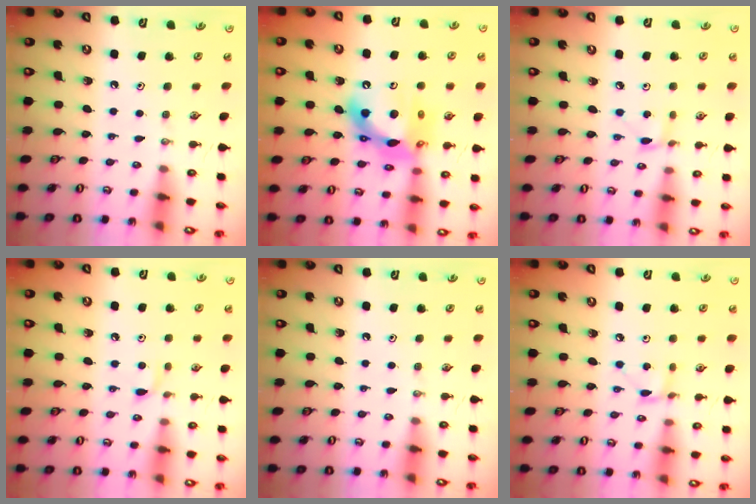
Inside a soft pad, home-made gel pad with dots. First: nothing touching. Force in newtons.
{"total": 15.0, "press": 14.8, "slide": 2.4}
{"total": 3.1, "press": 3.0, "slide": 0.4}
{"total": 5.1, "press": 5.1, "slide": 0.7}
{"total": 0.0}
{"total": 3.0, "press": 3.0, "slide": 0.2}